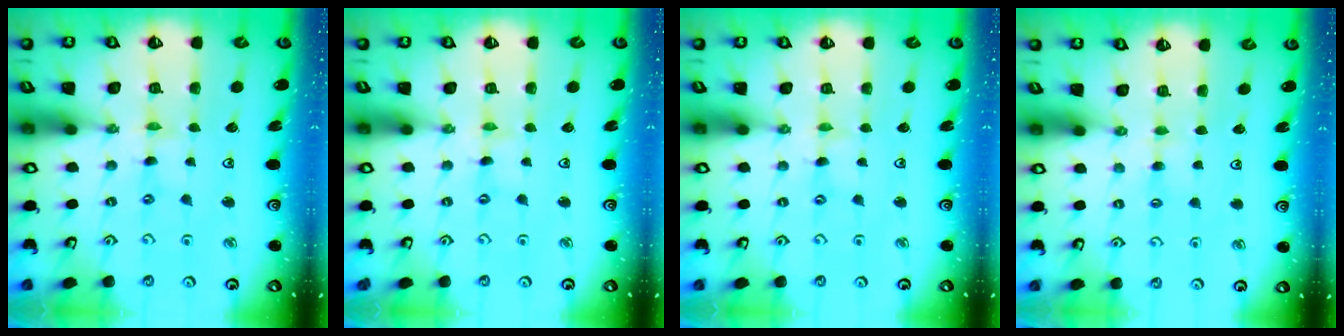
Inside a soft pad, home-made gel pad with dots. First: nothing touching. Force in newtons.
{"total": 0.0}
{"total": 0.9, "press": 0.8, "slide": 0.2}
{"total": 3.2, "press": 3.2, "slide": 0.5}